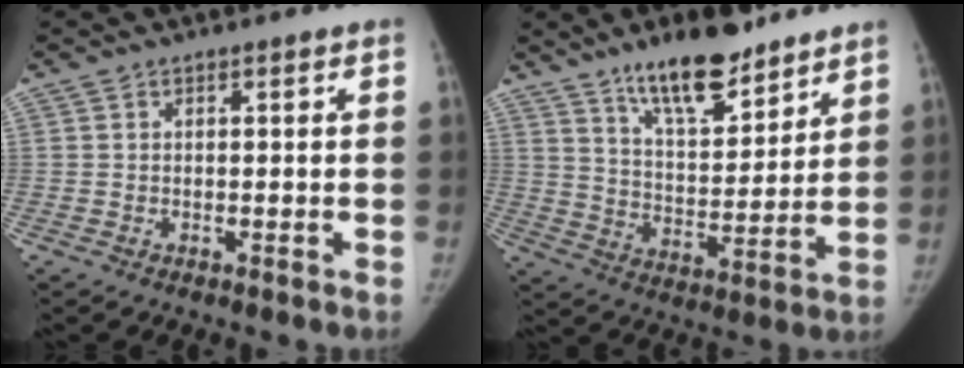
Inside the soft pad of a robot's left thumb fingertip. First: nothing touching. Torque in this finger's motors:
{"motor_torque": [0.73, -0.02, 1.29, -1.47, 0.05]}